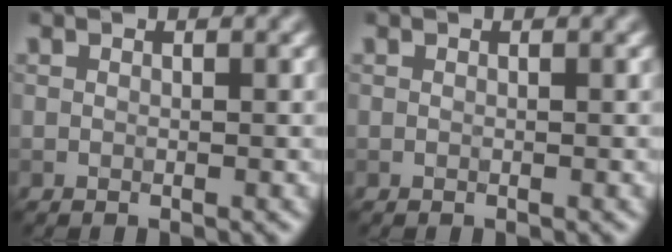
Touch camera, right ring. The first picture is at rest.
{"total": 0.0}